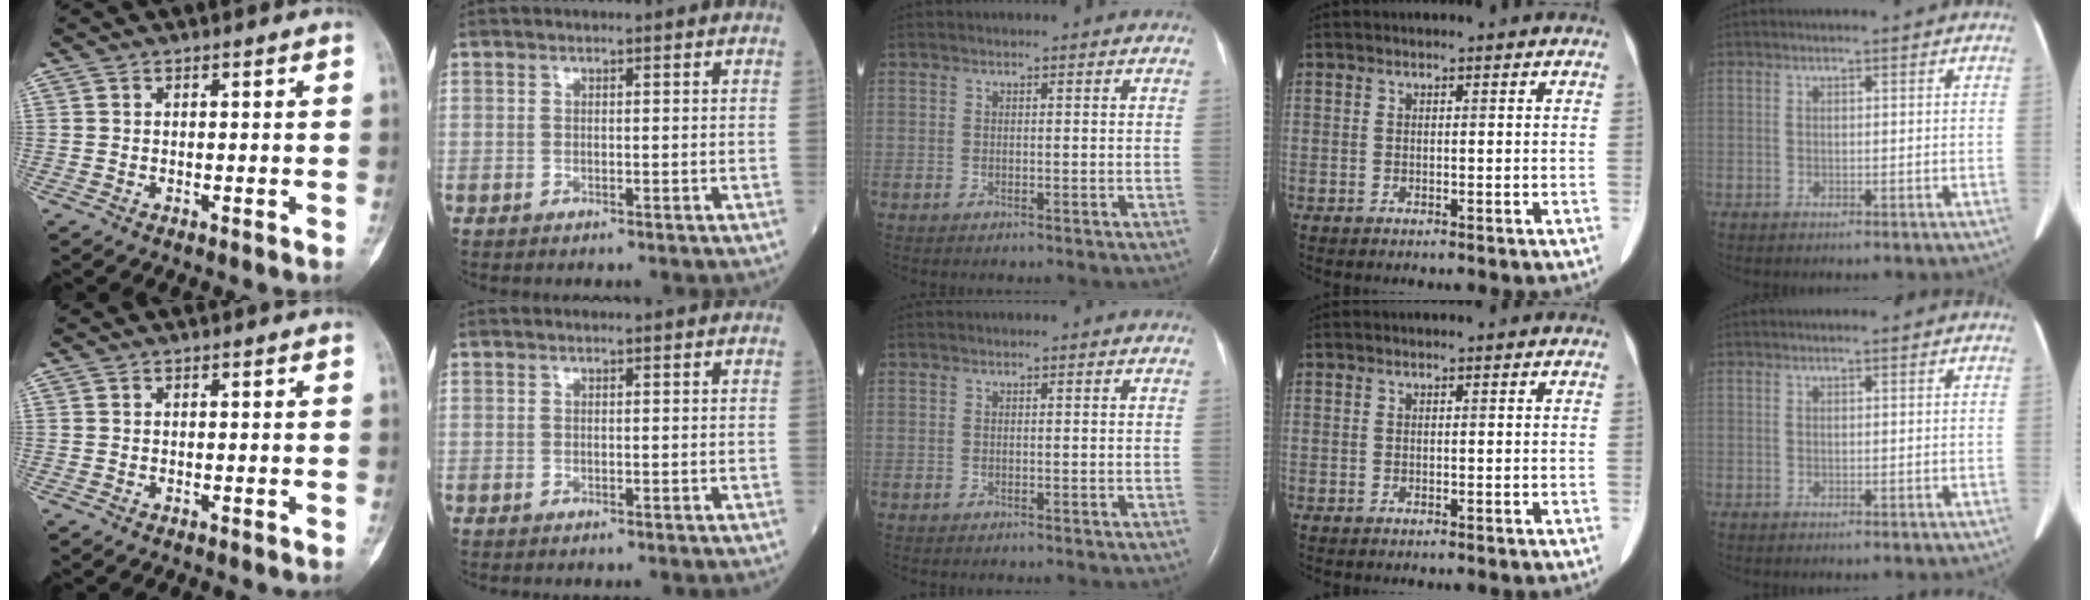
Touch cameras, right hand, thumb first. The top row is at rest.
{}